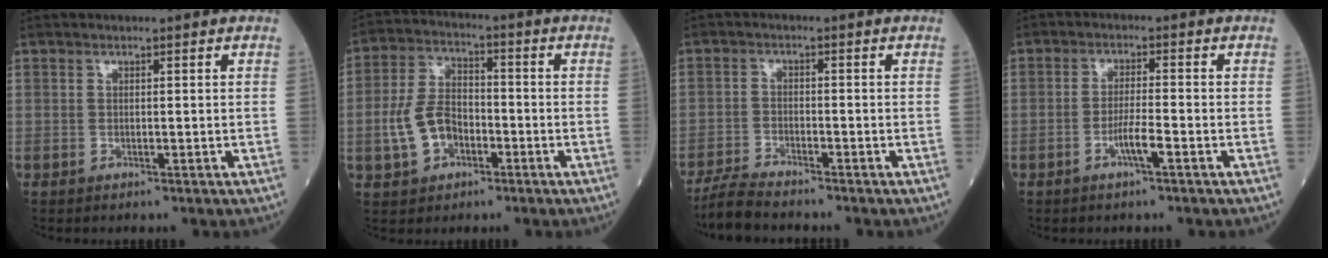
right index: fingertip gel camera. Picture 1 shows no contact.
{"total": 8.2, "force": [-2.6, 5.3, 5.6], "torque": [-0.127, 0.016, -0.050]}
{"total": 4.8, "force": [-4.5, 0.1, 1.6], "torque": [-0.030, -0.018, -0.087]}
{"total": 3.3, "force": [-1.7, -0.1, 2.8], "torque": [-0.053, -0.001, -0.034]}